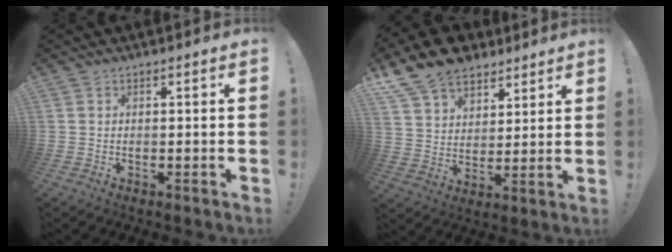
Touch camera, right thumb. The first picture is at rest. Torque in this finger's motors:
{"motor_torque": [0.61, 0.72, 0.70, 0.67, 0.19]}